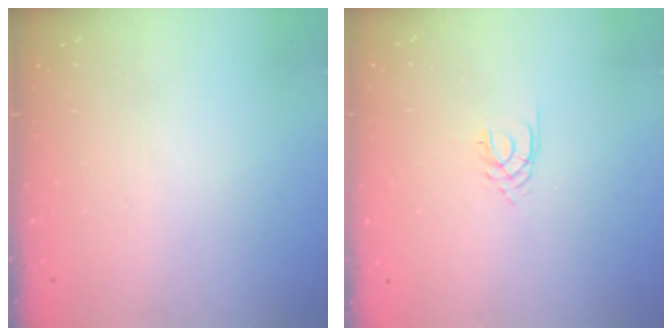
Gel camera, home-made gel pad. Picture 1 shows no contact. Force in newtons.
{"total": 1.6, "press": 1.6, "slide": 0.2}